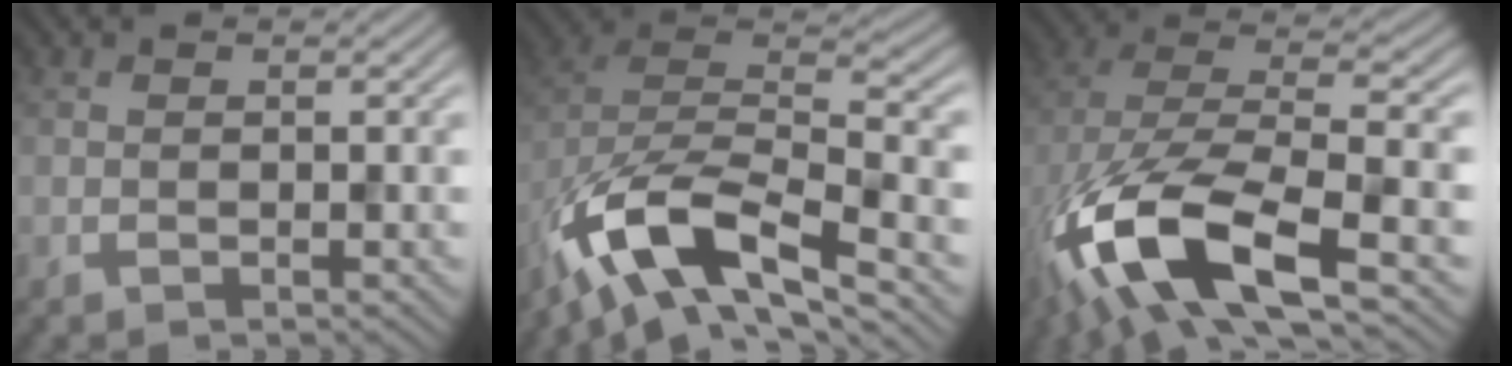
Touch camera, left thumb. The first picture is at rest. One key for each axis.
{"total": 13.5, "fx": -8.1, "fy": 5.7, "fz": 9.1, "tx": -0.193, "ty": -0.016, "tz": -0.149}
{"total": 16.1, "fx": -7.3, "fy": 7.0, "fz": 12.5, "tx": -0.294, "ty": -0.030, "tz": -0.118}